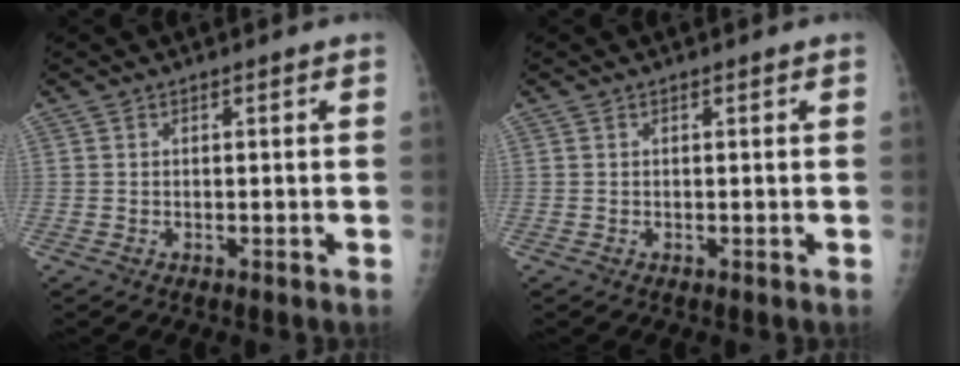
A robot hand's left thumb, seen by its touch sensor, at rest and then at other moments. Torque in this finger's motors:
{"motor_torque": [0.00, 0.00, 0.00, 0.00, 0.00]}